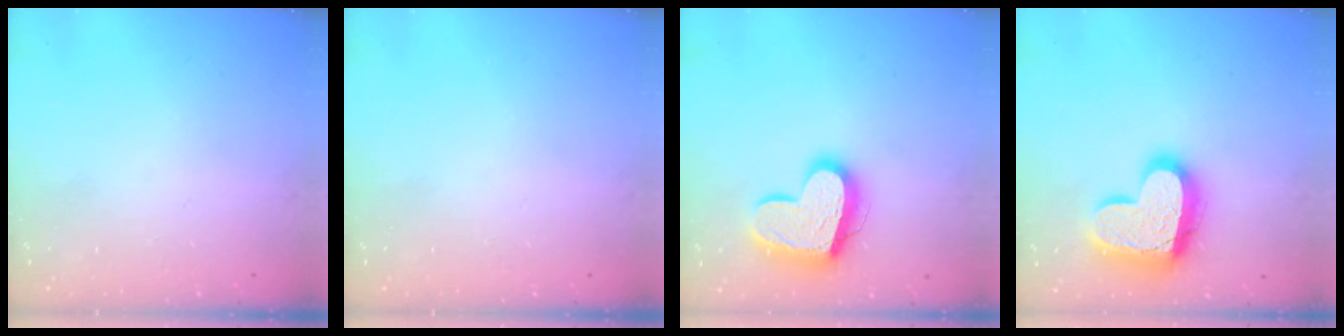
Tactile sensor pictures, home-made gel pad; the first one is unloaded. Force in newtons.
{"total": 0.0}
{"total": 16.6, "press": 16.5, "slide": 1.4}
{"total": 18.4, "press": 18.3, "slide": 1.7}